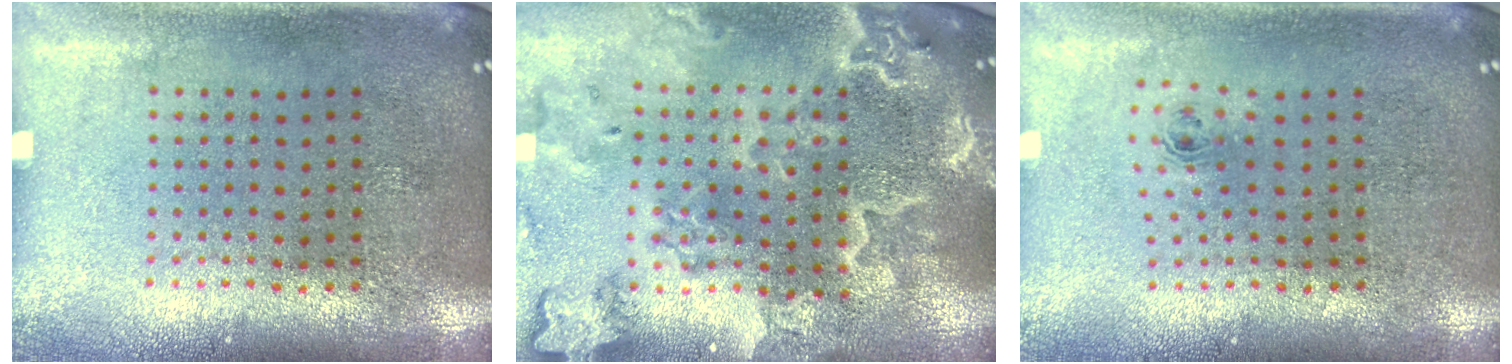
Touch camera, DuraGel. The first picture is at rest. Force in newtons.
{"total": 3.8, "press": 3.3, "slide": 2.0}
{"total": 0.7, "press": 0.3, "slide": 0.7}